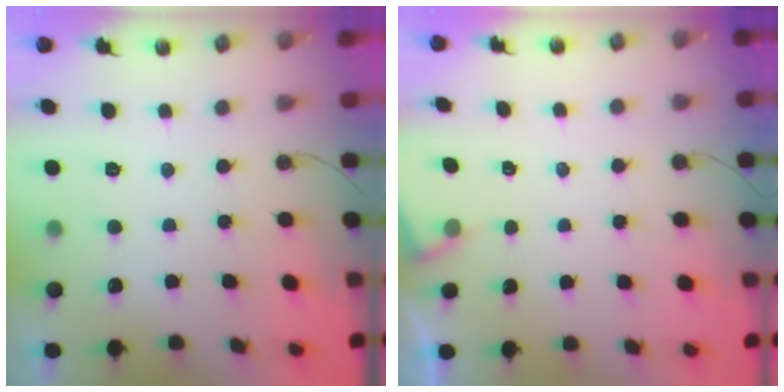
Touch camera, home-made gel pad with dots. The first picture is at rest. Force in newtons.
{"total": 2.8, "press": 2.7, "slide": 0.4}